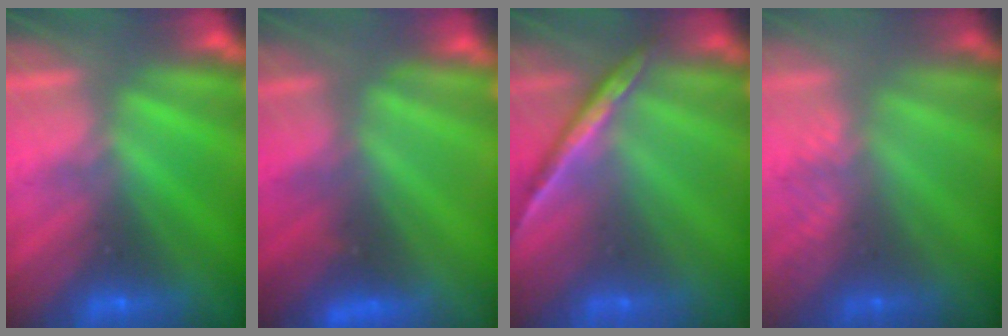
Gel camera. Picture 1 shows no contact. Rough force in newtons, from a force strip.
{"total": 3.2}
{"total": 1.5}
{"total": 2.7}